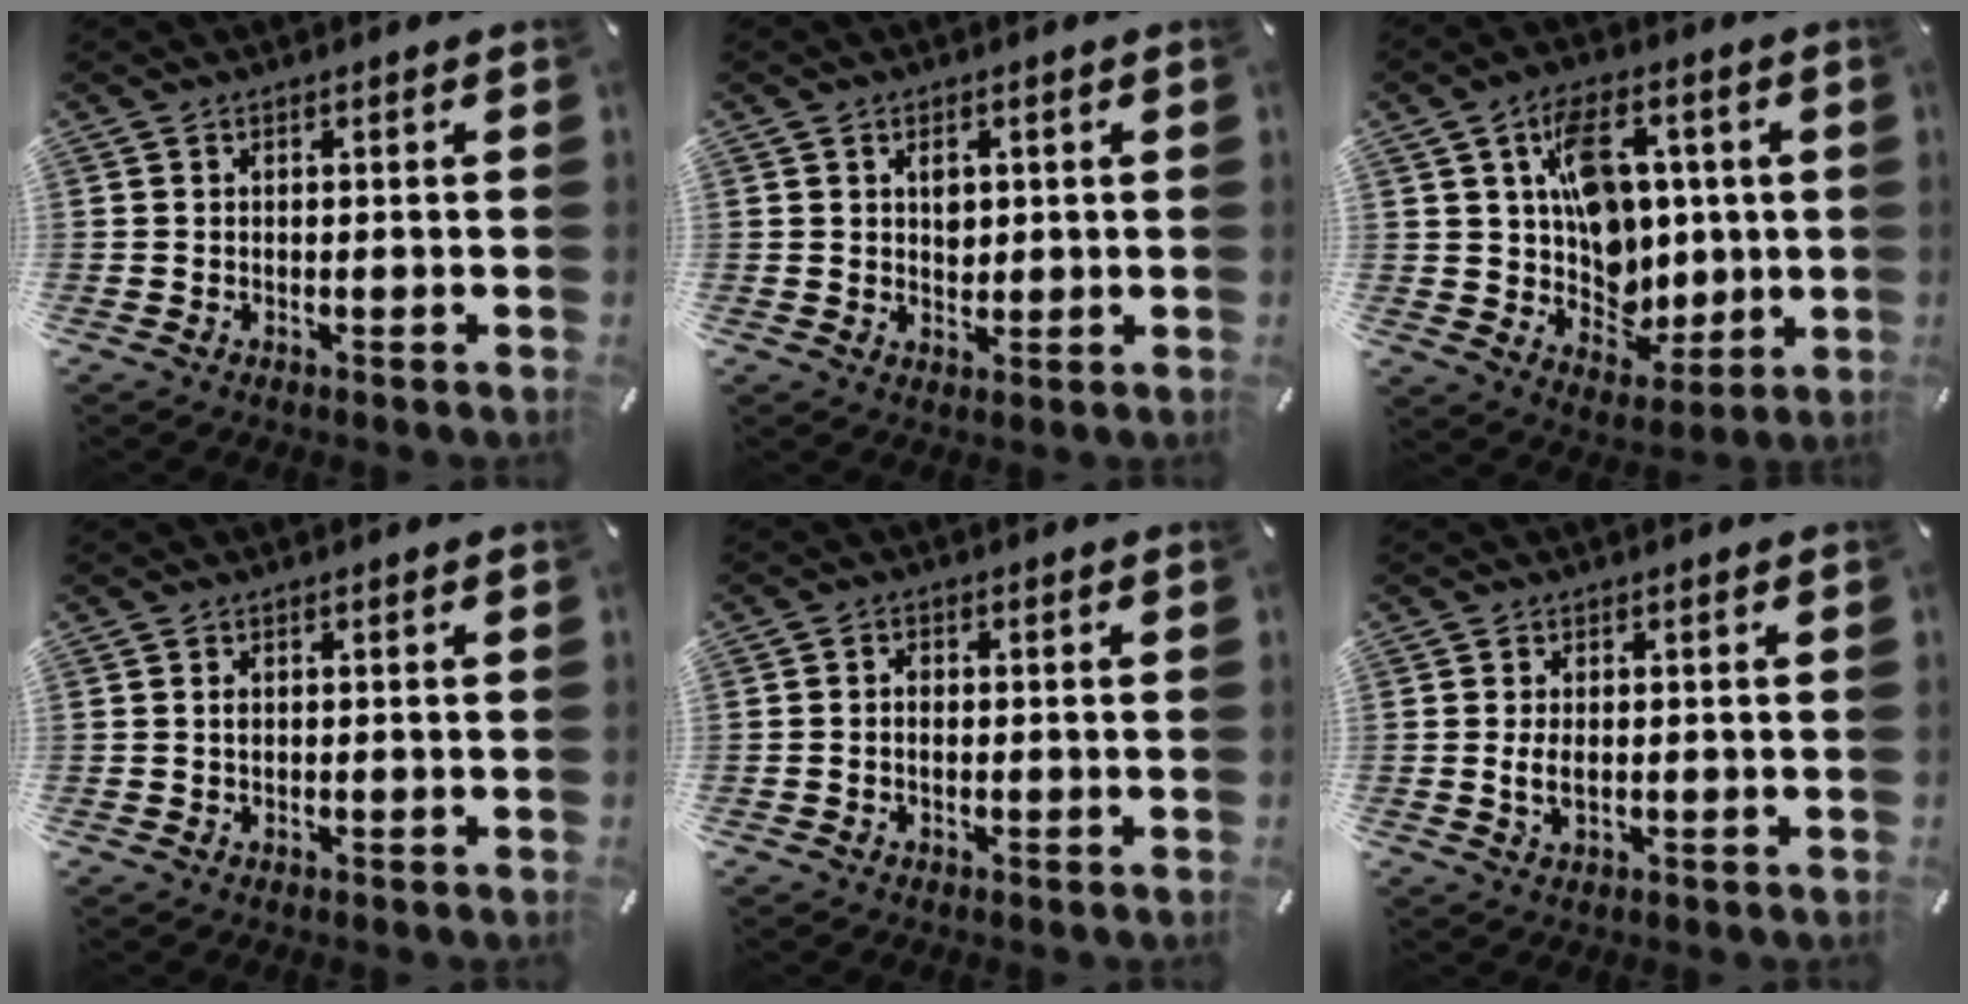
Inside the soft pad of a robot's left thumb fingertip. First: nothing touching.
{"total": 3.2, "force": [0.8, 2.5, 1.8], "torque": [-0.016, -0.004, 0.008]}
{"total": 14.1, "force": [4.2, 11.1, 7.6], "torque": [-0.118, -0.011, 0.089]}
{"total": 0.9, "force": [0.2, 0.5, 0.7], "torque": [-0.015, 0.001, 0.002]}
{"total": 1.5, "force": [-0.2, 1.0, 1.0], "torque": [-0.021, 0.004, -0.006]}
{"total": 3.0, "force": [0.0, 1.4, 2.7], "torque": [-0.066, -0.003, -0.005]}